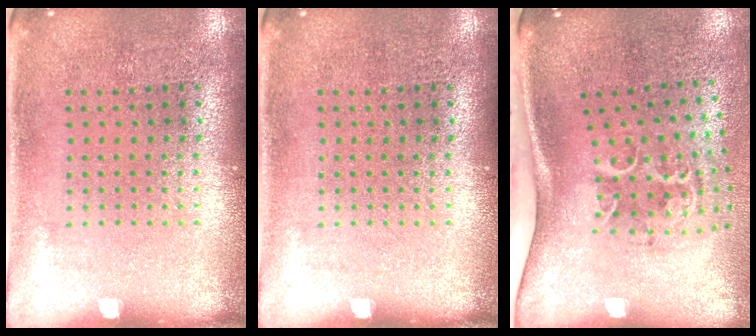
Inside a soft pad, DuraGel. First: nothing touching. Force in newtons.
{"total": 0.0}
{"total": 2.3, "press": 1.3, "slide": 1.9}